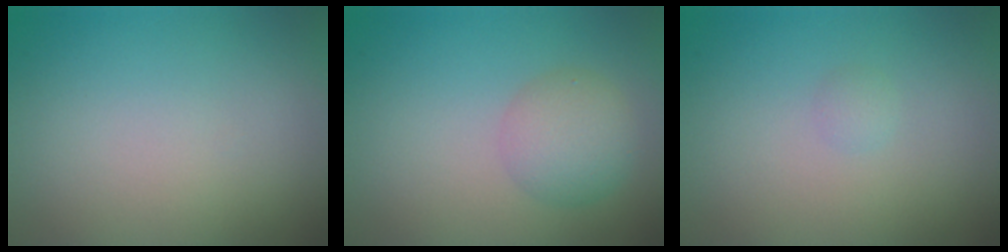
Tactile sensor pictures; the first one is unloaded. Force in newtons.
{"total": 3.1, "press": 3.1, "slide": 0.1}
{"total": 0.6, "press": 0.6, "slide": 0.1}